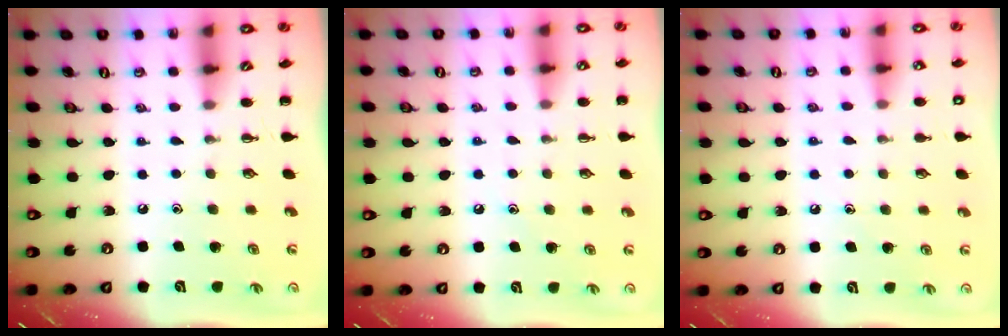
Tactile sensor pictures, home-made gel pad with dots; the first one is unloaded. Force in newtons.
{"total": 7.8, "press": 7.7, "slide": 1.4}
{"total": 8.1, "press": 7.8, "slide": 2.0}